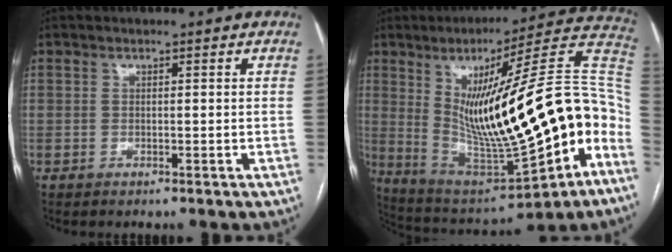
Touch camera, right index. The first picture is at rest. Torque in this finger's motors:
{"motor_torque": [2.01, 0.13, 0.92, 0.21]}